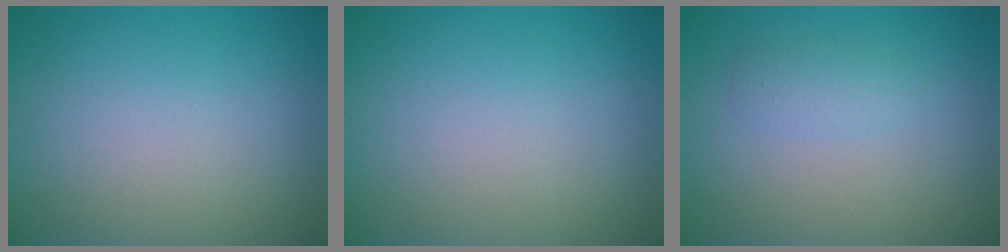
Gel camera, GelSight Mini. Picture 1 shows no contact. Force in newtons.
{"total": 0.0}
{"total": 1.5, "press": 1.4, "slide": 0.1}